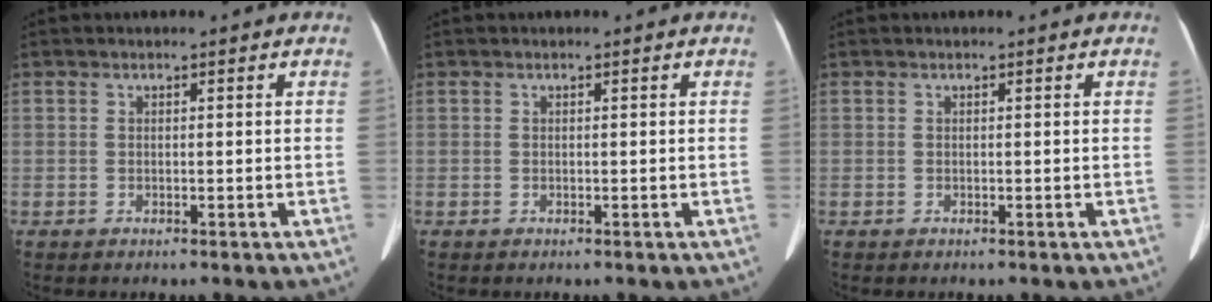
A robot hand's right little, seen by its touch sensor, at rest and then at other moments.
{"total": 0.0}
{"total": 0.0}